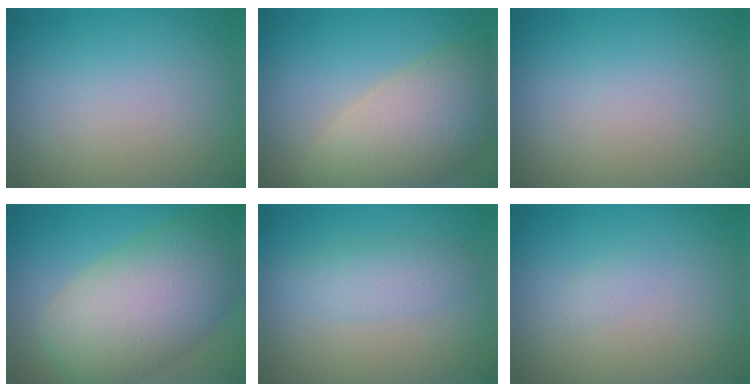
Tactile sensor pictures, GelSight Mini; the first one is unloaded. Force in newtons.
{"total": 7.5, "press": 7.5, "slide": 0.5}
{"total": 0.0}
{"total": 10.0, "press": 10.0, "slide": 0.4}
{"total": 2.3, "press": 2.3, "slide": 0.1}
{"total": 0.5, "press": 0.5, "slide": 0.1}